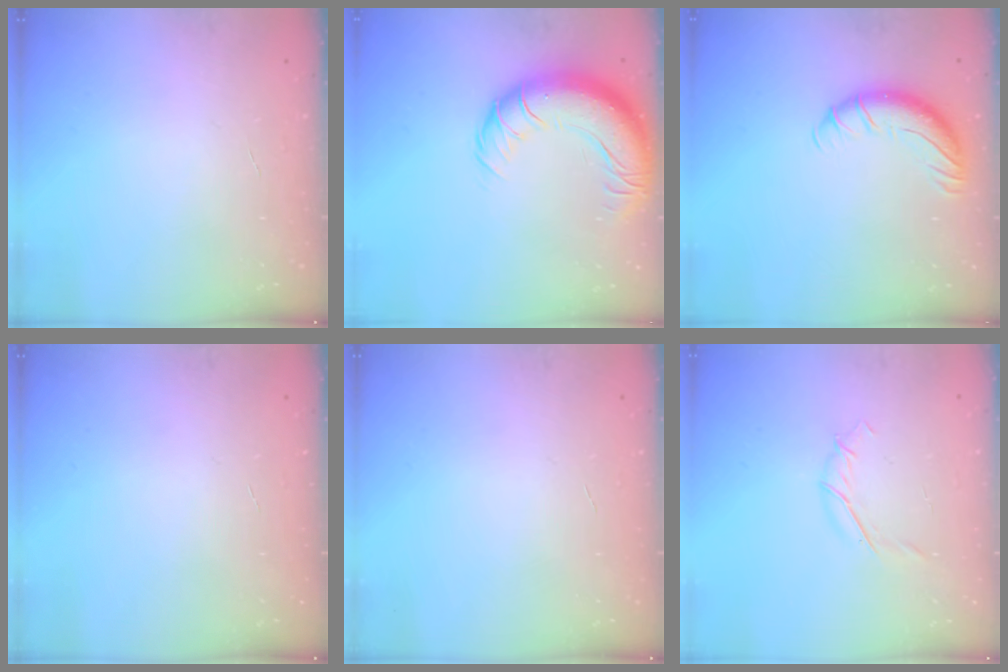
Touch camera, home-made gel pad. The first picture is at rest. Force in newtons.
{"total": 19.0, "press": 18.5, "slide": 4.5}
{"total": 9.5, "press": 9.3, "slide": 1.7}
{"total": 0.0}
{"total": 0.0}
{"total": 5.6, "press": 5.3, "slide": 1.6}